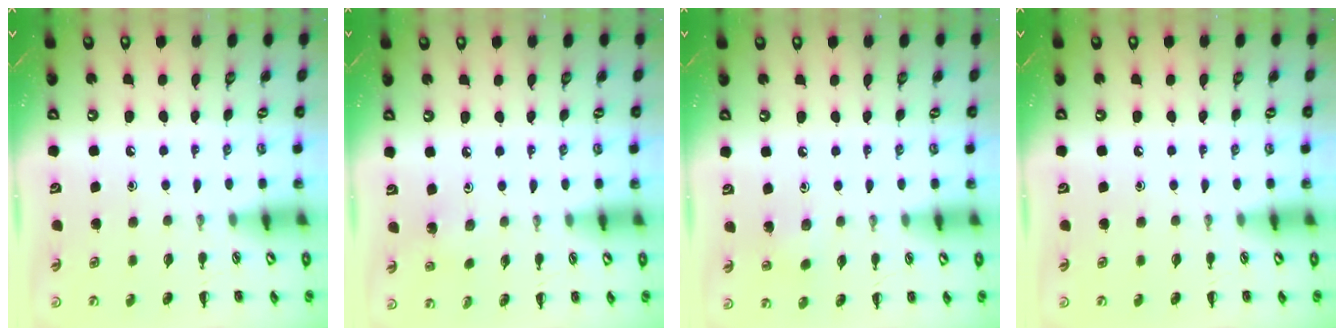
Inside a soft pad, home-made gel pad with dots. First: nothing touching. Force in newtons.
{"total": 1.9, "press": 1.9, "slide": 0.4}
{"total": 2.0, "press": 1.8, "slide": 0.7}
{"total": 0.0}